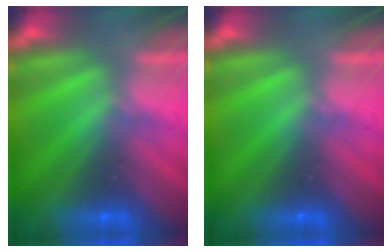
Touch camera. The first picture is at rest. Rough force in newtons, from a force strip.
{"total": 0.0}